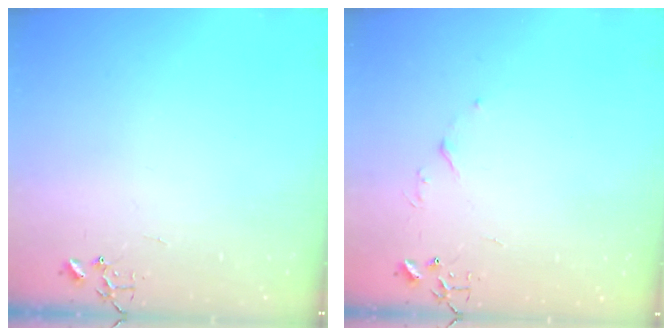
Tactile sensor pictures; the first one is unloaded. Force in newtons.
{"total": 3.8, "press": 3.7, "slide": 0.6}